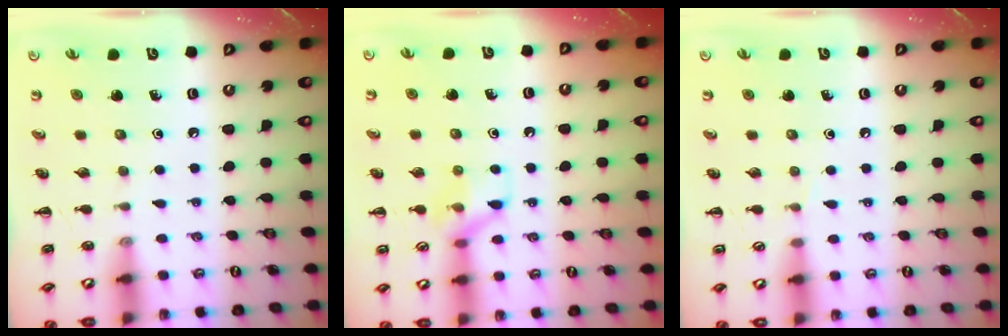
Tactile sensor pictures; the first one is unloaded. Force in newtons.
{"total": 8.3, "press": 8.2, "slide": 1.2}
{"total": 3.0, "press": 2.8, "slide": 1.0}